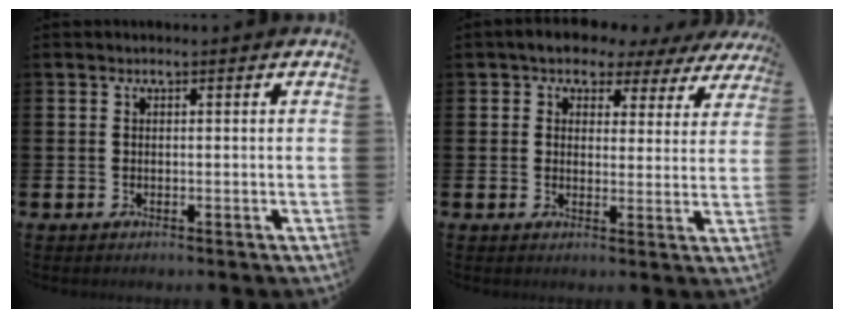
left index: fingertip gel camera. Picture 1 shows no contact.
{"total": 4.0, "force": [3.2, 2.3, 0.7], "torque": [-0.031, -0.019, 0.052]}